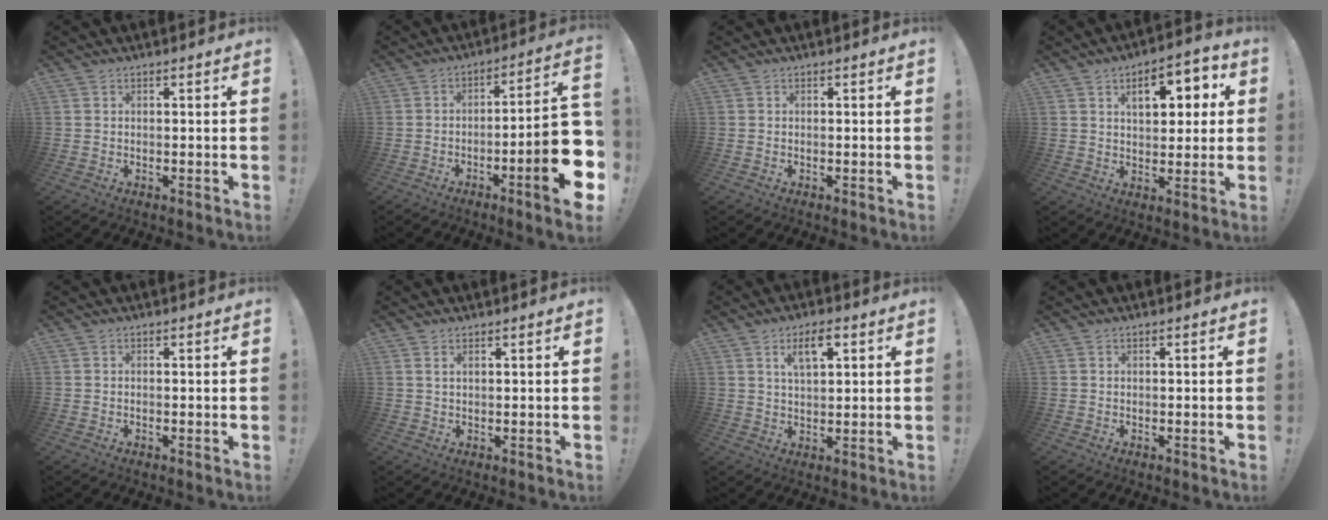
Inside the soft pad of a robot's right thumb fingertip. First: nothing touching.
{"total": 17.2, "force": [-5.2, 3.0, 16.2], "torque": [-0.222, 0.021, -0.074]}
{"total": 0.0}
{"total": 11.1, "force": [3.8, 5.8, 8.7], "torque": [-0.116, -0.001, 0.057]}
{"total": 0.0}
{"total": 1.3, "force": [0.8, 0.4, 0.9], "torque": [-0.021, 0.000, 0.015]}
{"total": 6.5, "force": [3.1, 2.7, 5.0], "torque": [-0.077, -0.007, 0.050]}
{"total": 0.0}